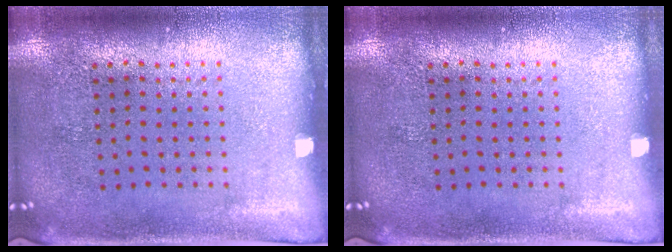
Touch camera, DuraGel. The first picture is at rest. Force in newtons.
{"total": 0.0}